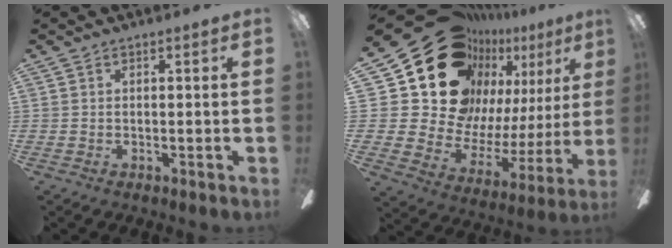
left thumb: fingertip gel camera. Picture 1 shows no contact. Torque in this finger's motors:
{"motor_torque": [0.84, 1.47, 1.35, -1.42, 0.10]}